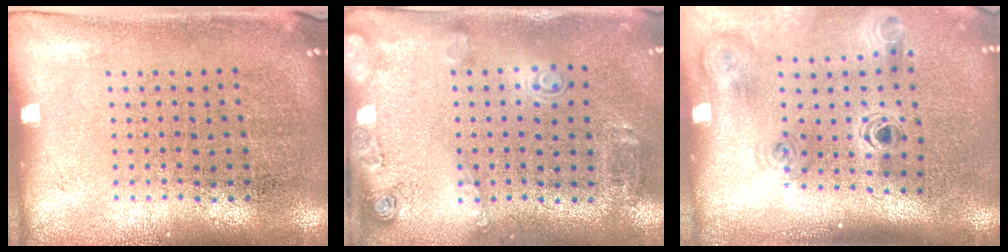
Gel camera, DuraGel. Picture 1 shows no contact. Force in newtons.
{"total": 2.0, "press": 1.2, "slide": 1.5}
{"total": 1.4, "press": 1.2, "slide": 0.8}